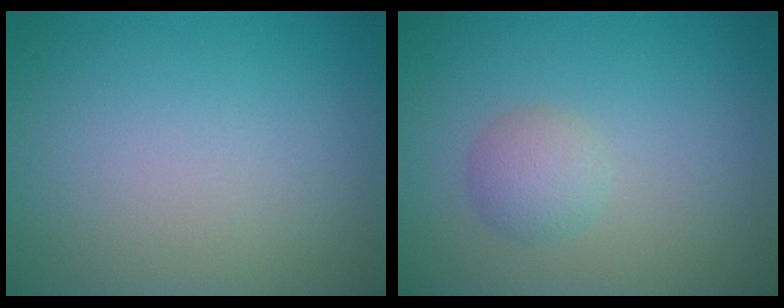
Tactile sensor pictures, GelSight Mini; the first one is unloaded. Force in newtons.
{"total": 2.0, "press": 2.0, "slide": 0.1}